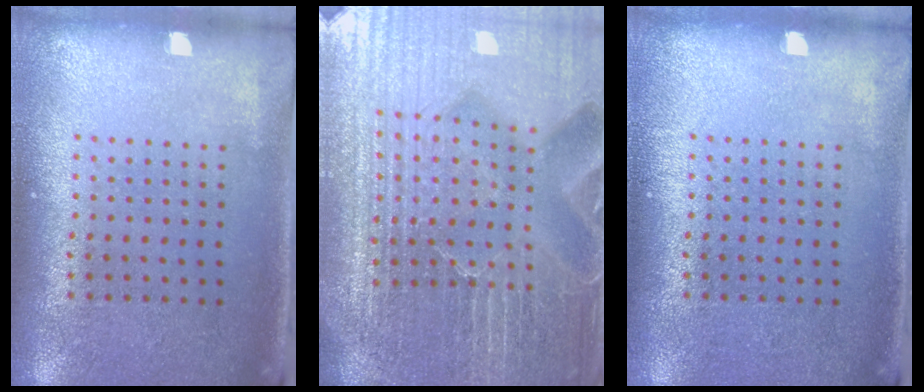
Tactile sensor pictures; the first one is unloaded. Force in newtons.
{"total": 6.5, "press": 5.8, "slide": 3.0}
{"total": 0.0}